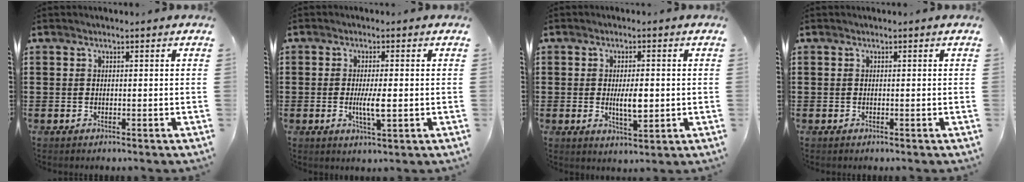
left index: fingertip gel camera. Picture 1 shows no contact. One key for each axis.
{"total": 4.3, "fx": -0.3, "fy": 0.6, "fz": 4.2, "tx": -0.081, "ty": -0.006, "tz": -0.009}
{"total": 5.0, "fx": 0.1, "fy": 1.7, "fz": 4.7, "tx": -0.070, "ty": -0.005, "tz": -0.003}
{"total": 0.0}